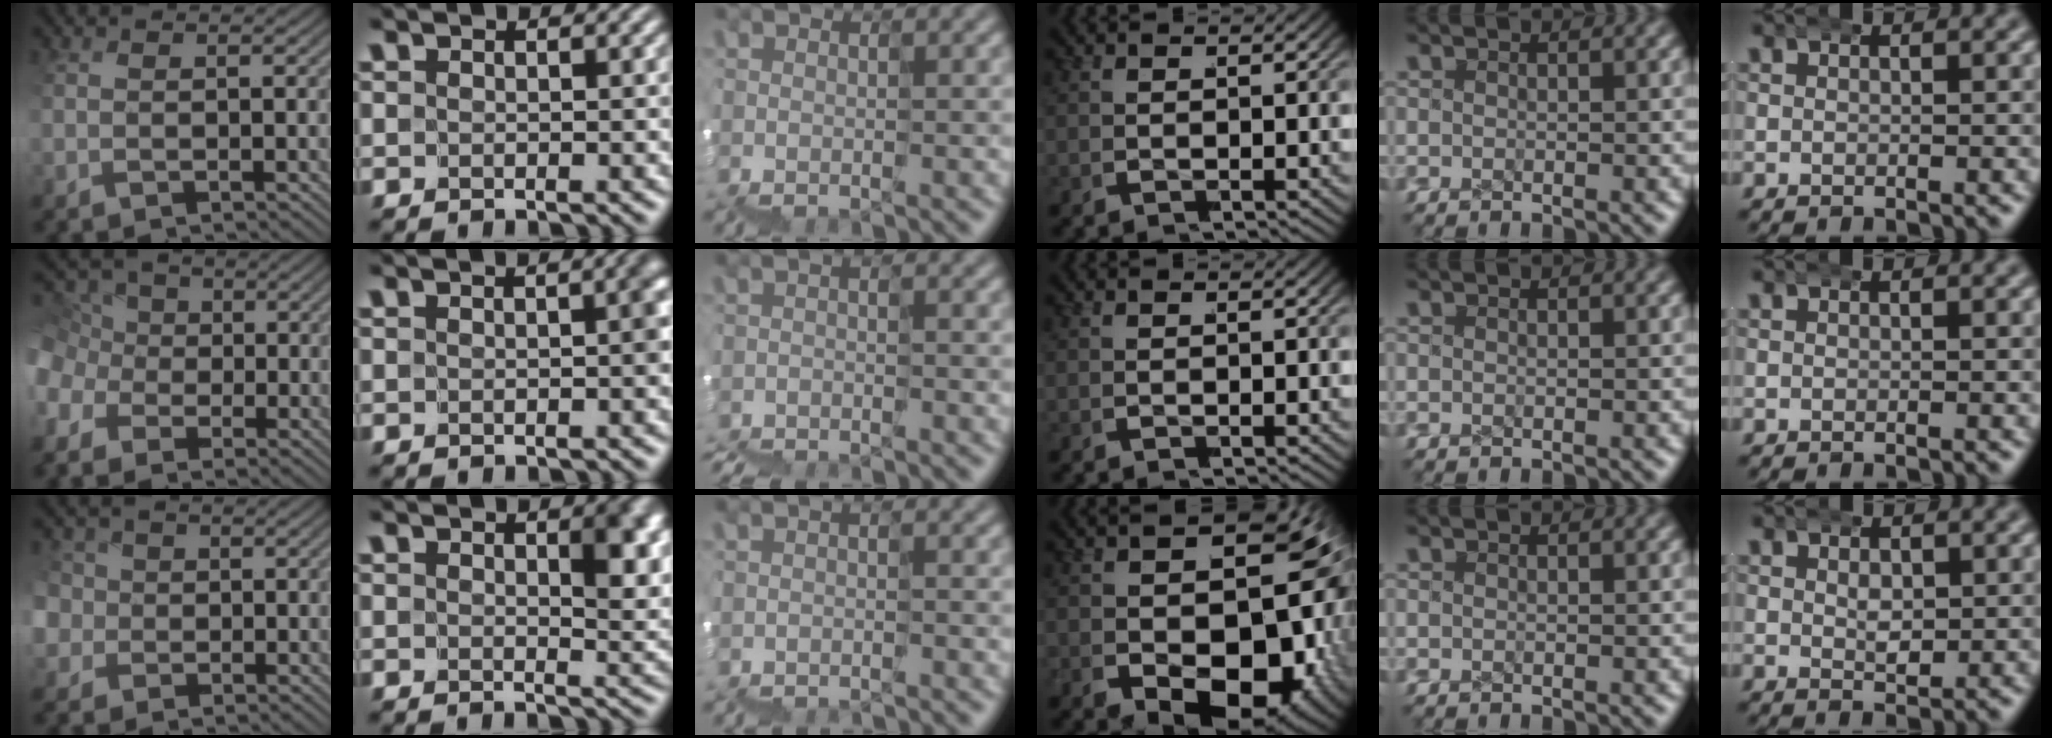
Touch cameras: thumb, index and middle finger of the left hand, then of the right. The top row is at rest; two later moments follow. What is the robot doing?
{"motion": "wrap", "object": "ethernet cable"}